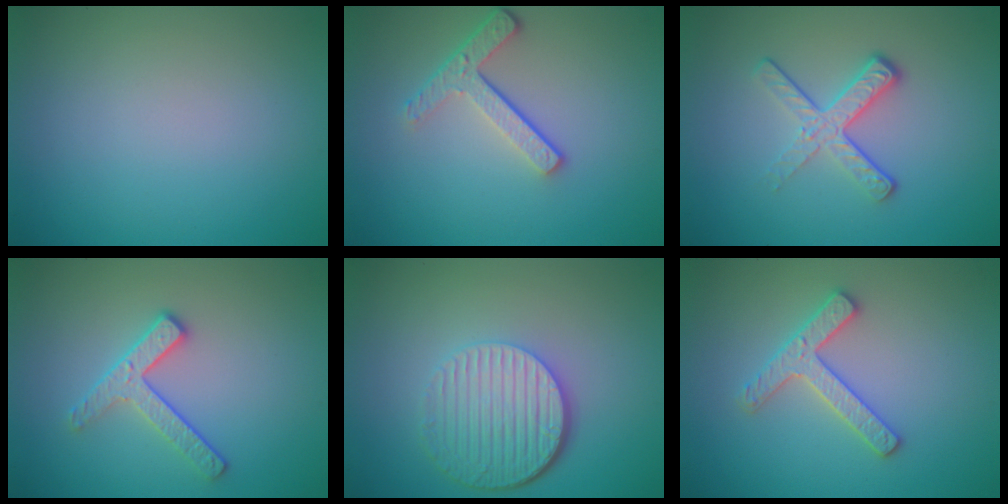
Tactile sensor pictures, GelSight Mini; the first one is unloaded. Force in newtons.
{"total": 3.5, "press": 2.6, "slide": 2.3}
{"total": 3.8, "press": 2.5, "slide": 2.9}
{"total": 2.8, "press": 2.5, "slide": 1.3}
{"total": 5.9, "press": 4.2, "slide": 4.1}
{"total": 2.7, "press": 2.6, "slide": 0.5}